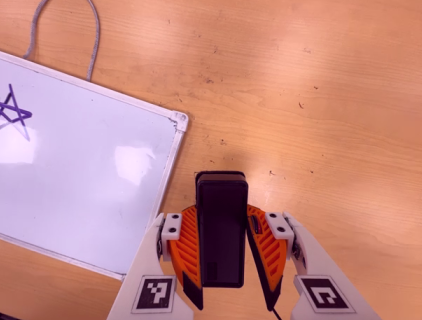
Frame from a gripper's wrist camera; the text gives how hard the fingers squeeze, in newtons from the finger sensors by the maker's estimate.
{"total": 6.5, "left": 4.9, "right": 8.0}